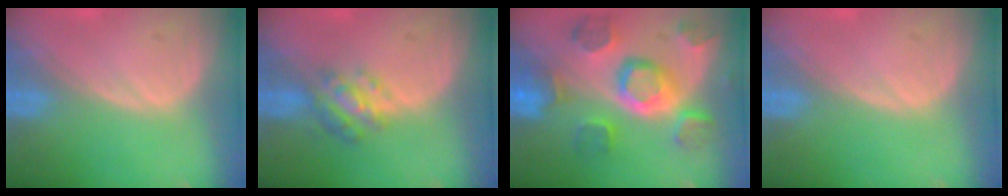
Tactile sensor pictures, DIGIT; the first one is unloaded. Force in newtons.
{"total": 4.9, "press": 4.5, "slide": 2.0}
{"total": 11.6, "press": 10.1, "slide": 5.6}
{"total": 0.6, "press": 0.1, "slide": 0.6}